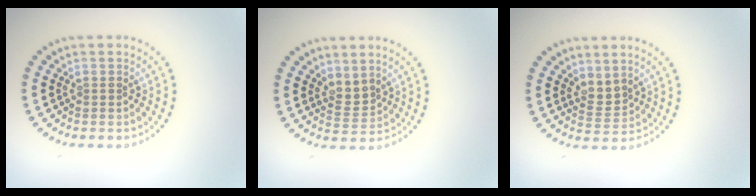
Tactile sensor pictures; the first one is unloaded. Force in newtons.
{"total": 1.9, "press": 1.4, "slide": 1.3}
{"total": 1.9, "press": 1.4, "slide": 1.3}